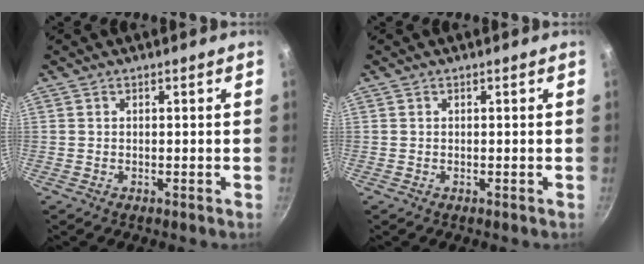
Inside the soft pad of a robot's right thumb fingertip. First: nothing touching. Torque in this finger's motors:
{"motor_torque": [-0.16, 0.12, 0.00, 0.00, 0.00]}